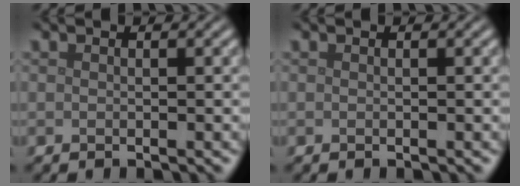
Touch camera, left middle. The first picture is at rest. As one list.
[{"total": 0.0}]